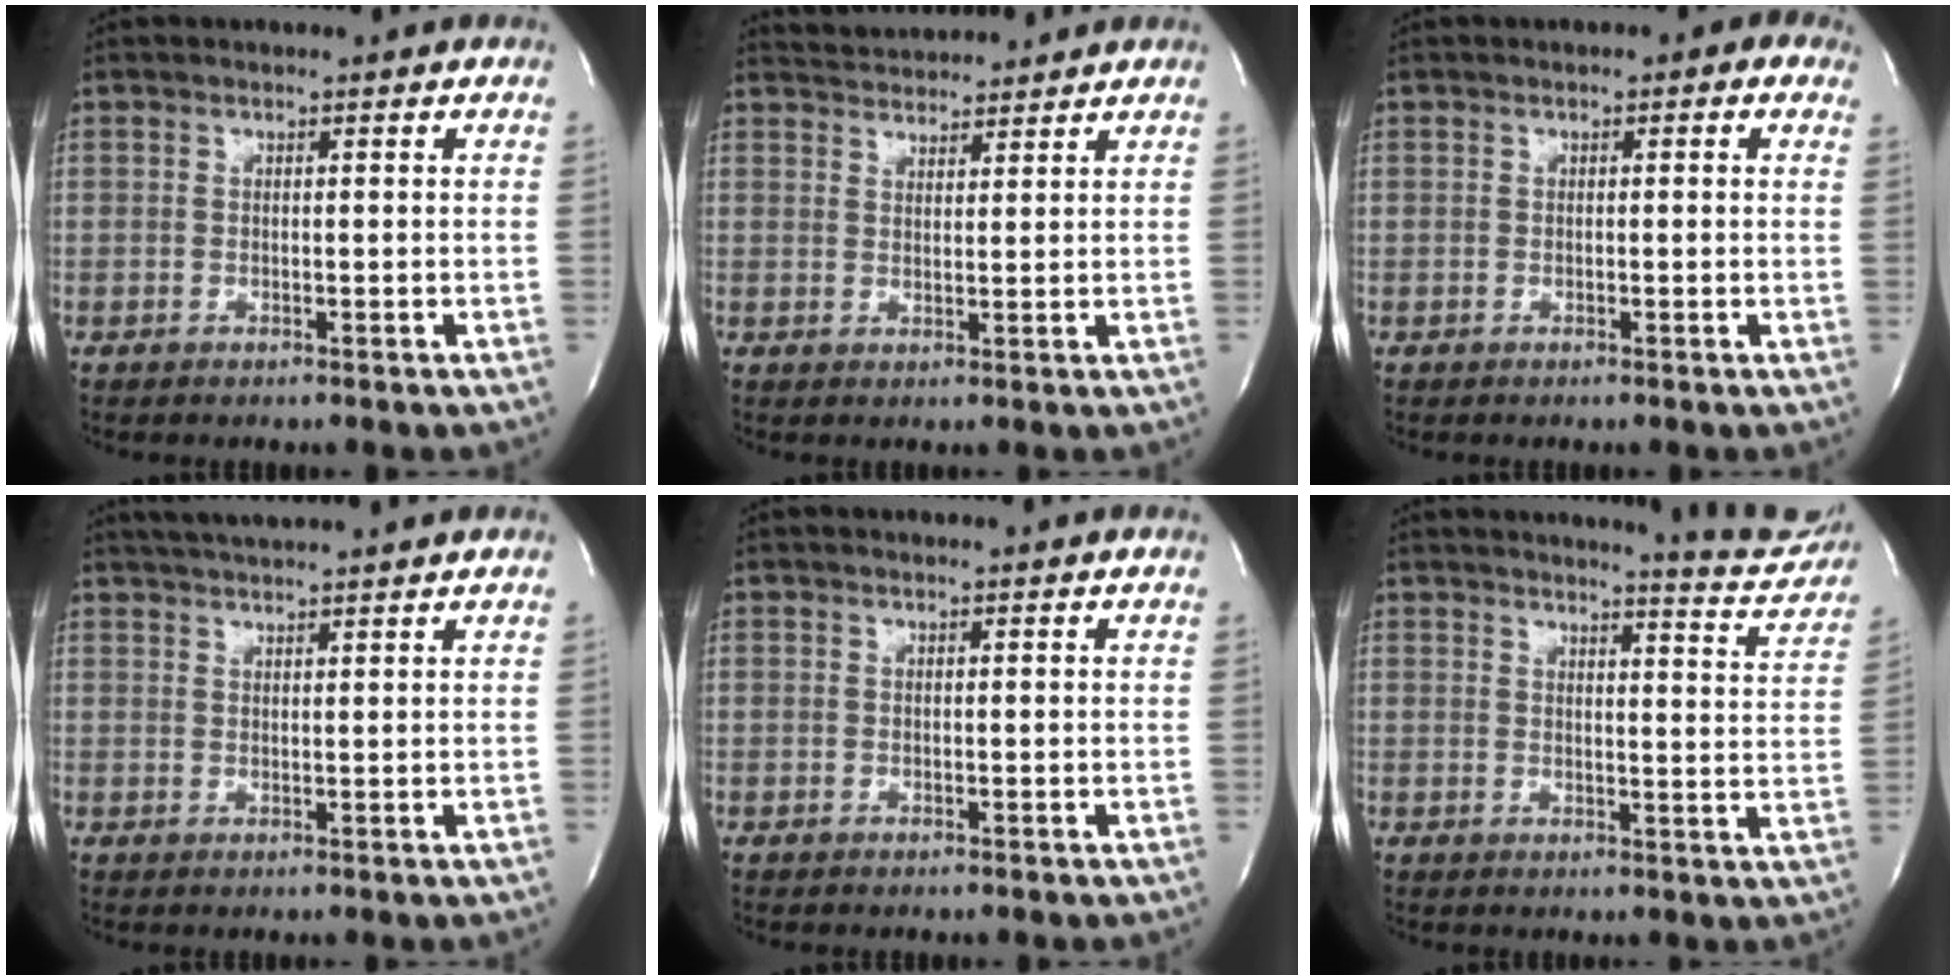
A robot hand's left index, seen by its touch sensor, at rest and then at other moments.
{"total": 5.5, "force": [5.4, 0.6, 0.6], "torque": [-0.015, 0.023, 0.084]}
{"total": 1.7, "force": [0.6, 0.9, 1.4], "torque": [-0.014, 0.011, 0.000]}
{"total": 6.9, "force": [6.2, -0.6, 2.8], "torque": [-0.052, 0.026, 0.094]}
{"total": 0.9, "force": [0.8, -0.1, 0.3], "torque": [-0.009, 0.000, 0.010]}
{"total": 10.3, "force": [10.0, 0.4, 2.2], "torque": [-0.022, -0.054, 0.100]}